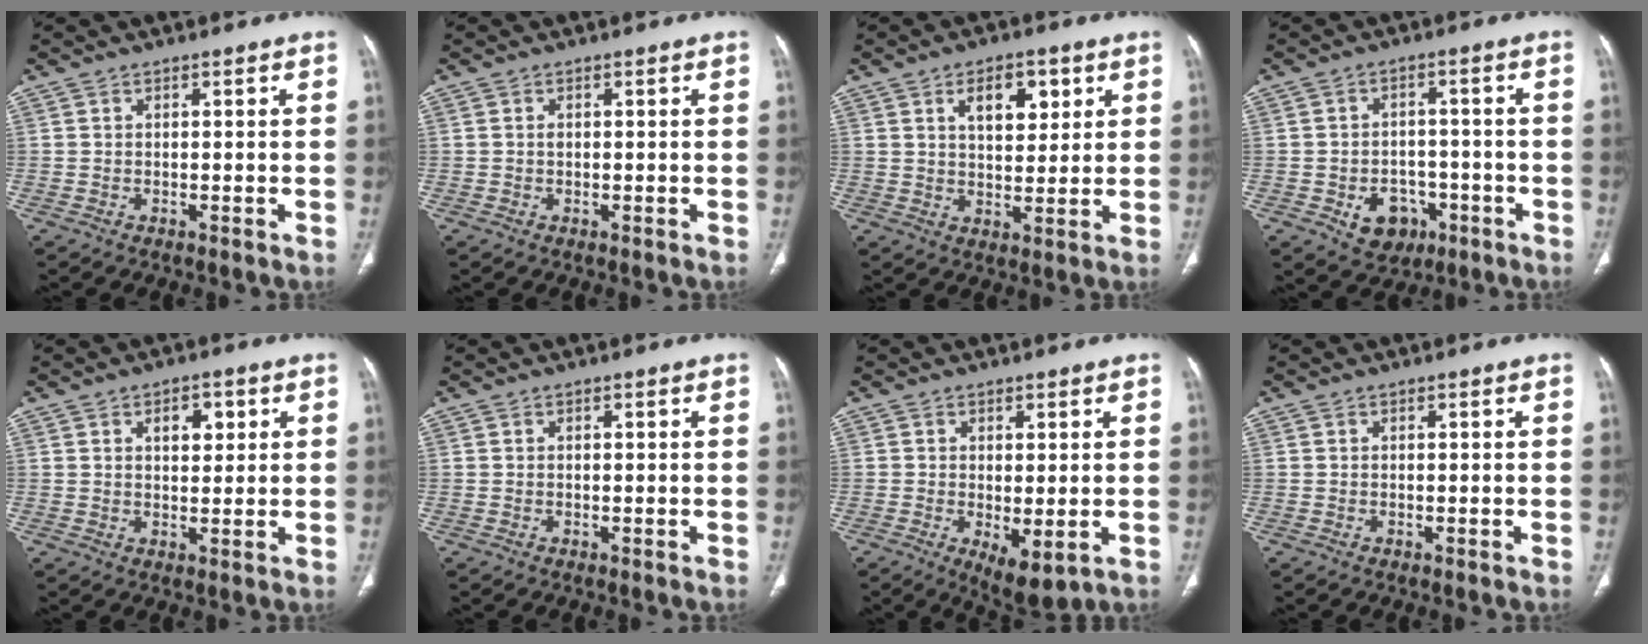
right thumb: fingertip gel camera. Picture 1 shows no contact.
{"total": 0.5, "force": [0.0, 0.4, 0.3], "torque": [-0.005, 0.001, 0.000]}
{"total": 8.3, "force": [3.6, 4.5, 6.0], "torque": [-0.067, -0.017, 0.056]}
{"total": 7.7, "force": [-3.1, 6.1, 3.7], "torque": [-0.025, 0.027, -0.036]}
{"total": 4.7, "force": [1.8, 2.7, 3.3], "torque": [-0.031, -0.006, 0.027]}
{"total": 0.0}
{"total": 6.2, "force": [-1.4, 2.7, 5.4], "torque": [-0.084, -0.019, -0.011]}
{"total": 0.0}